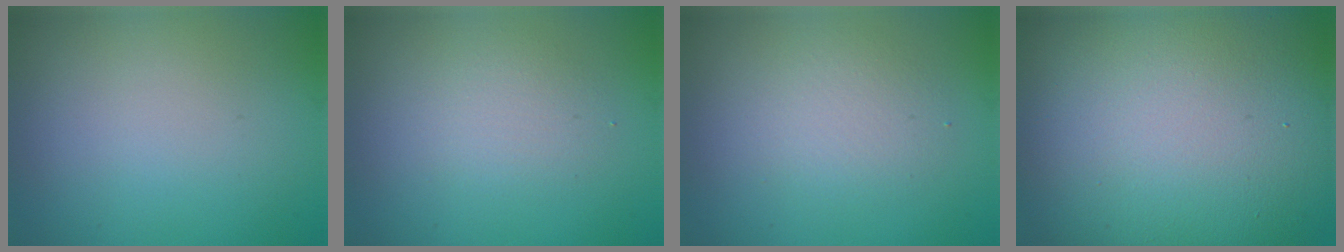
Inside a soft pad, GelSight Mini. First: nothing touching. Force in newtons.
{"total": 1.9, "press": 1.9, "slide": 0.1}
{"total": 2.5, "press": 2.5, "slide": 0.3}
{"total": 19.8, "press": 19.7, "slide": 1.2}